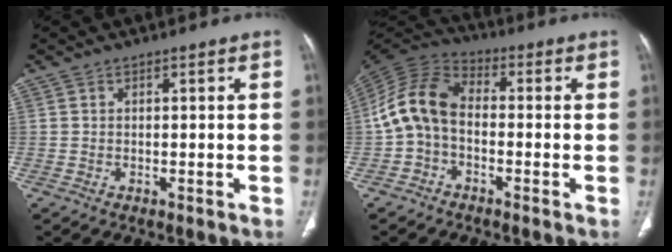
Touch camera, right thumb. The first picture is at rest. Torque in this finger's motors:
{"motor_torque": [0.34, 1.66, 1.03, -0.57, 0.34]}